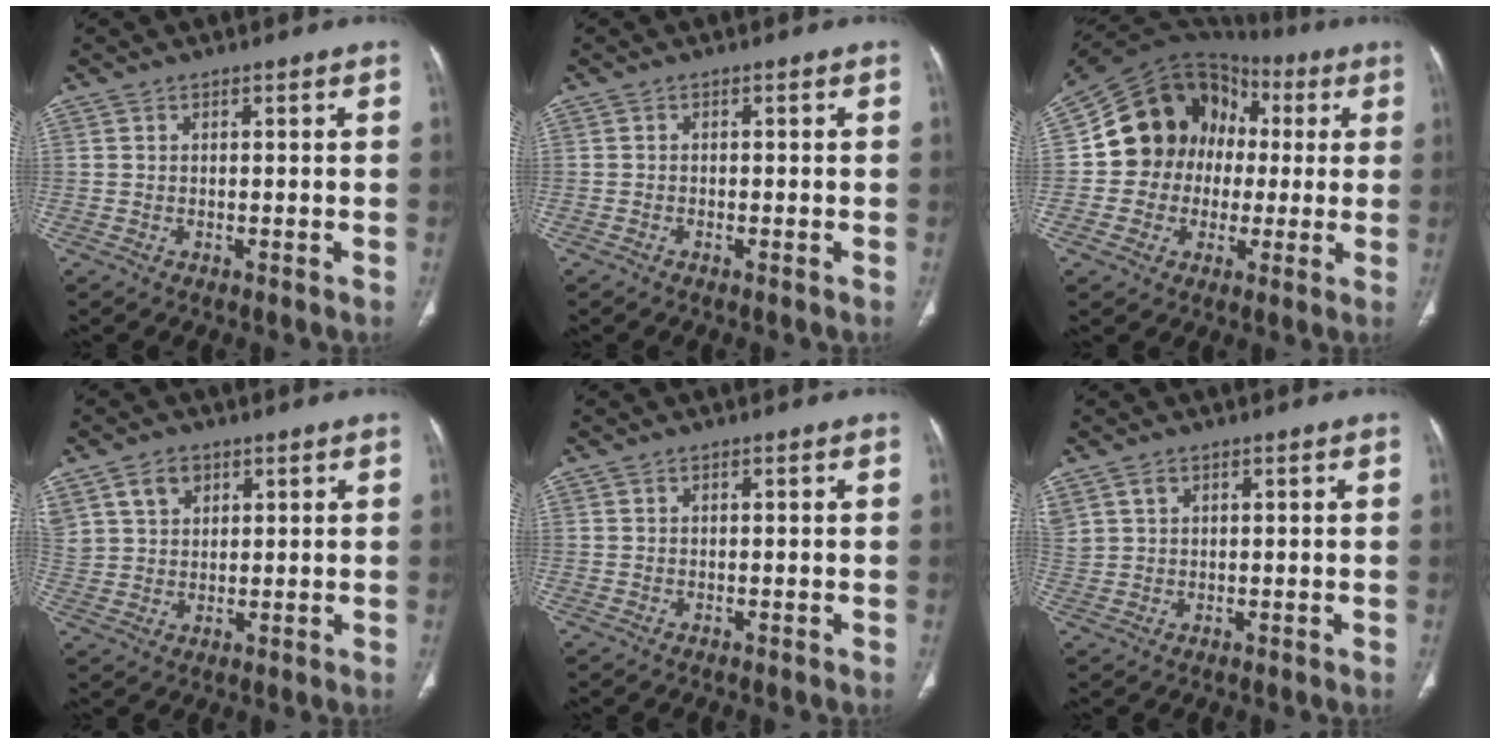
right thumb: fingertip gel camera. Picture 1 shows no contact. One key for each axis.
{"total": 0.0}
{"total": 15.8, "fx": 0.5, "fy": 14.3, "fz": 6.7, "tx": -0.063, "ty": 0.039, "tz": 0.010}
{"total": 7.2, "fx": 3.9, "fy": 5.1, "fz": 3.1, "tx": -0.048, "ty": -0.011, "tz": 0.083}
{"total": 0.0}
{"total": 3.2, "fx": 1.9, "fy": 2.1, "fz": 1.5, "tx": -0.032, "ty": 0.004, "tz": 0.050}